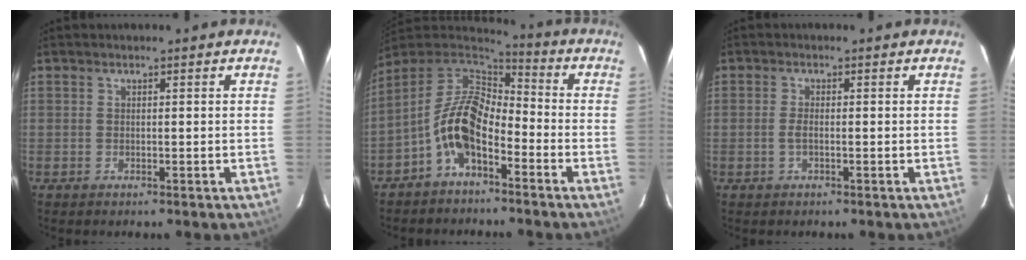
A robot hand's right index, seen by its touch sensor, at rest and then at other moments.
{"total": 11.2, "force": [-4.8, 5.7, 8.4], "torque": [-0.171, 0.015, -0.096]}
{"total": 1.6, "force": [-0.5, 0.5, 1.5], "torque": [-0.033, 0.001, -0.010]}